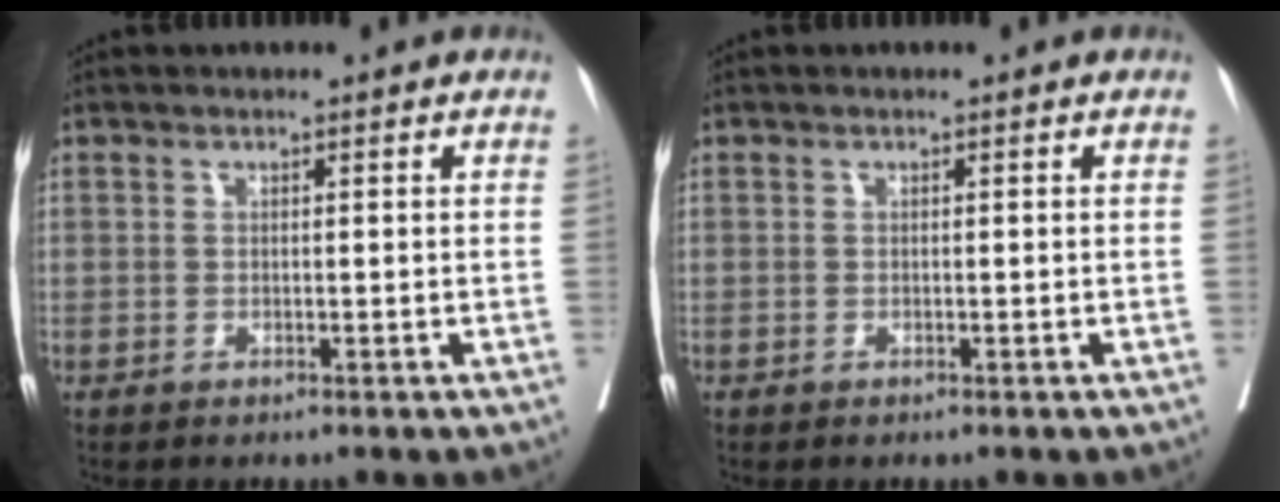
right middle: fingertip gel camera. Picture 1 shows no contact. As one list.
[{"total": 0.6, "force": [0.6, -0.1, -0.1], "torque": [0.000, 0.002, 0.010]}]